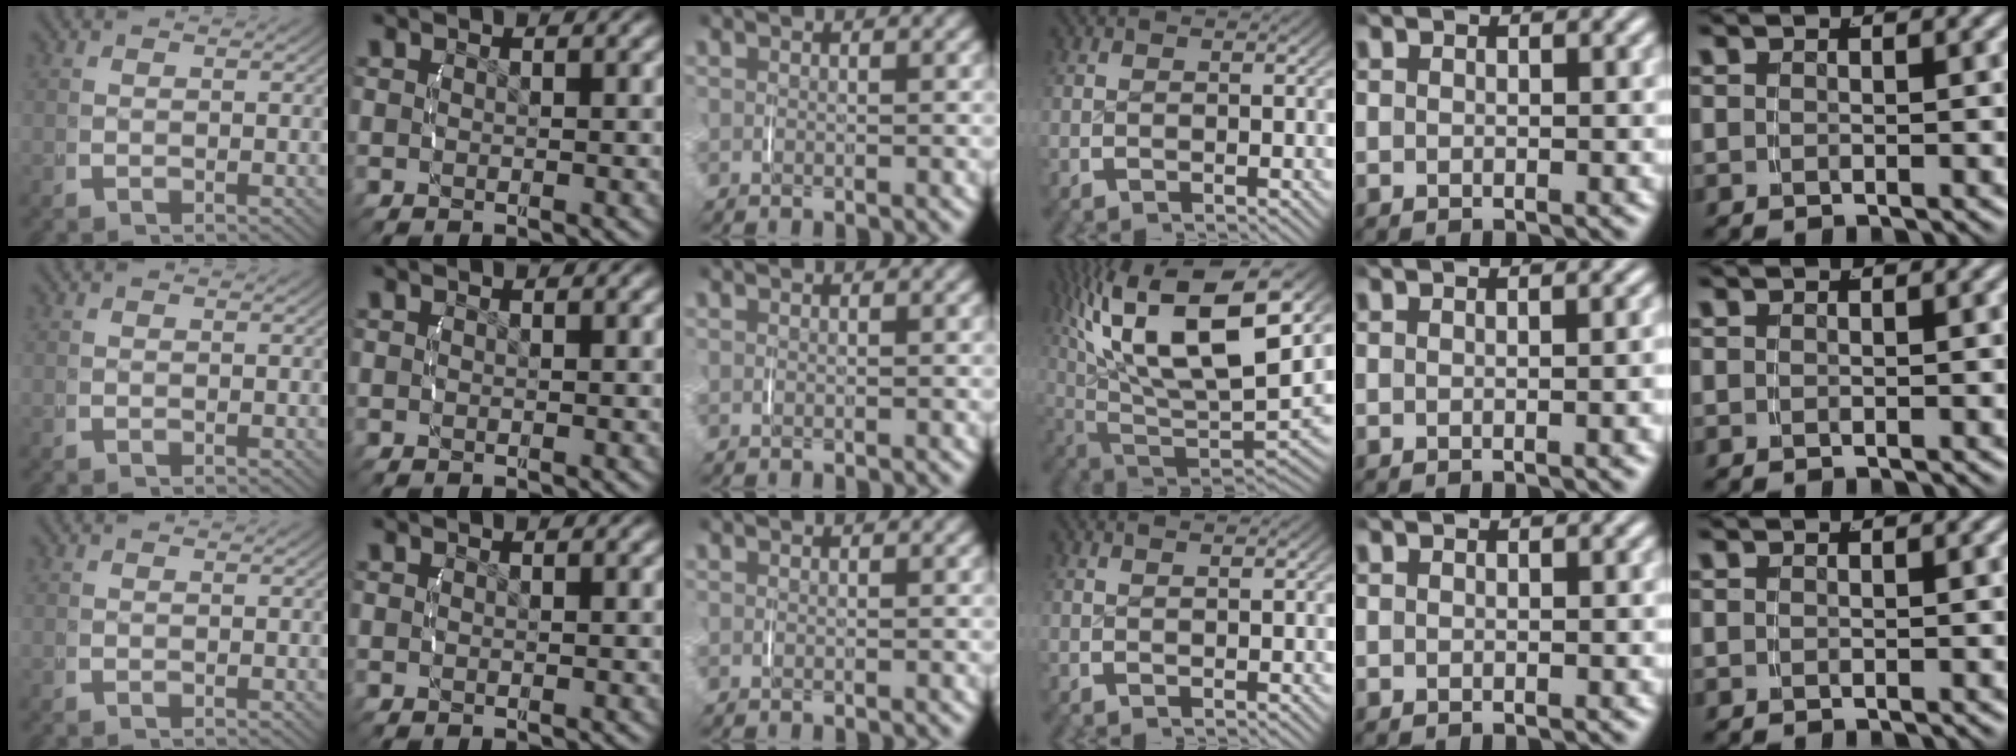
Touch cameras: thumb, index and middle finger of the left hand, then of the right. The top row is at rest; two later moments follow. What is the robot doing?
{"motion": "lift_and_place", "object": "string"}